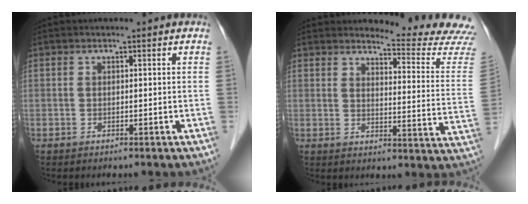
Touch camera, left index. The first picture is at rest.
{"total": 13.0, "force": [12.8, -1.9, 1.0], "torque": [-0.014, -0.123, 0.135]}